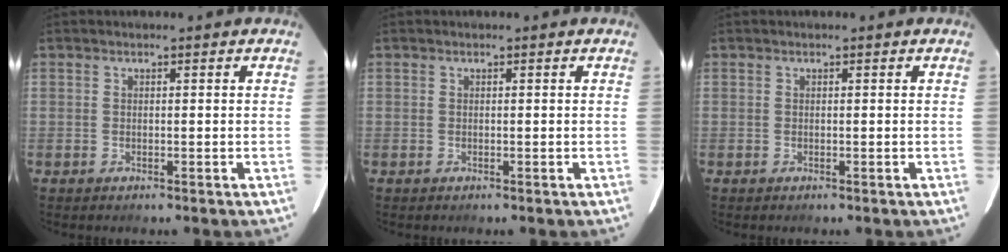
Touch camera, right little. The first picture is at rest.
{"total": 0.0}
{"total": 0.0}